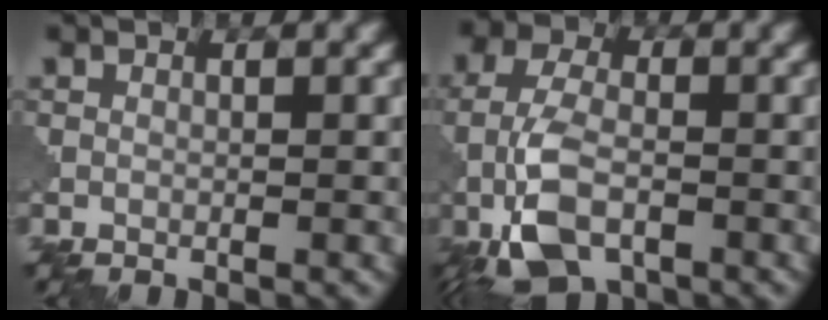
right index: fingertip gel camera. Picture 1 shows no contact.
{"total": 7.3, "force": [-3.0, 3.7, 5.5], "torque": [-0.121, -0.002, -0.068]}